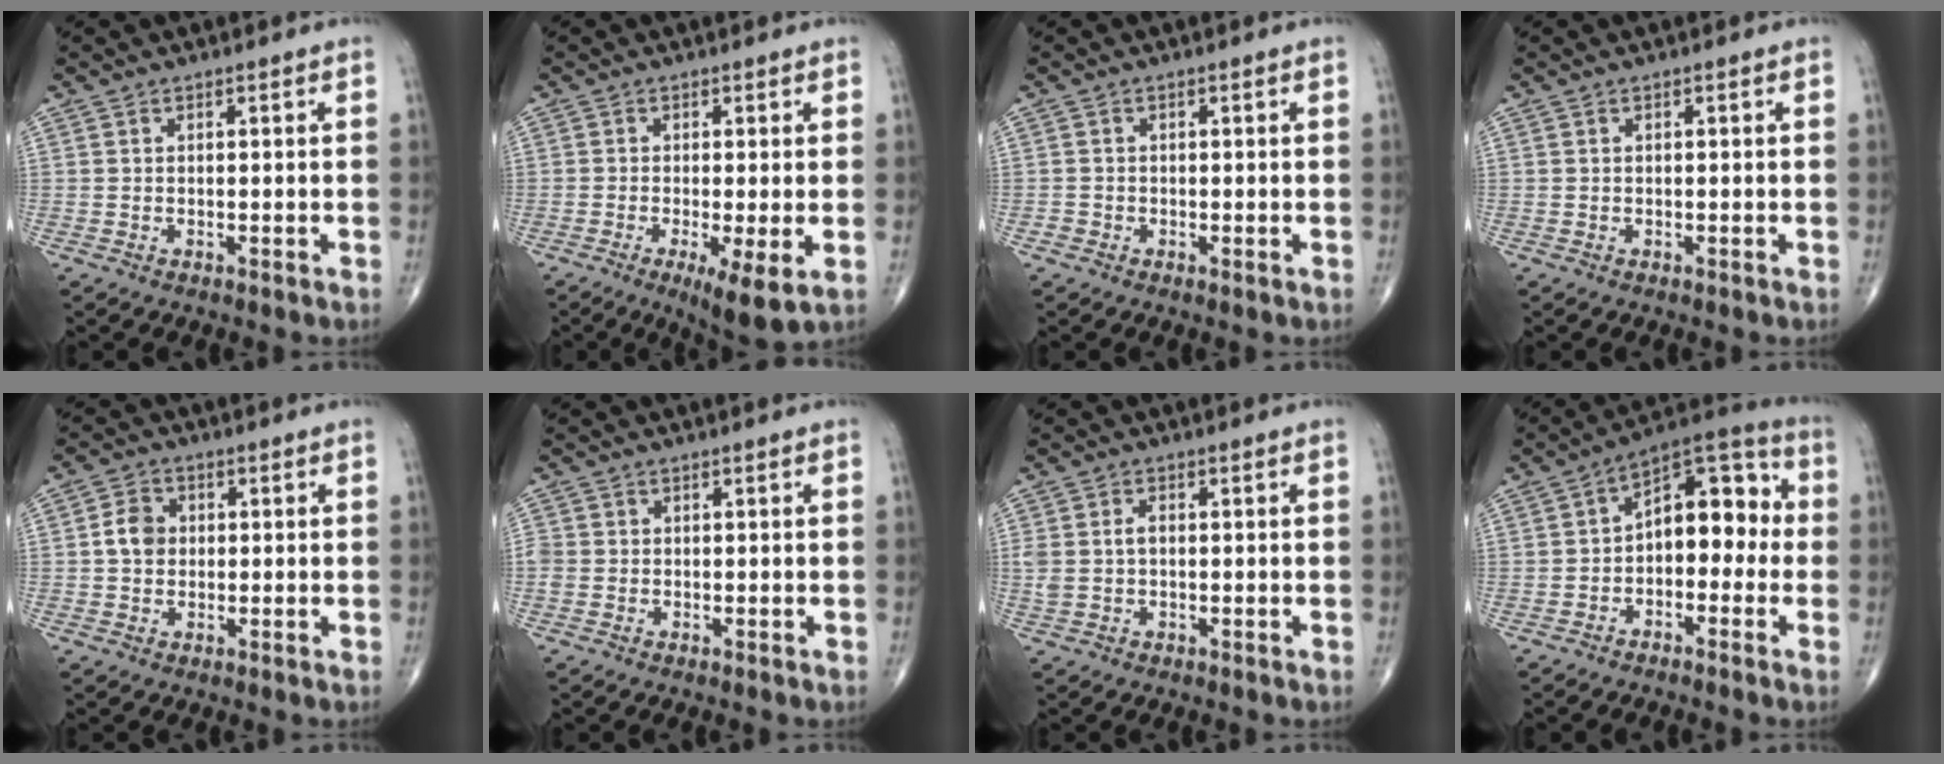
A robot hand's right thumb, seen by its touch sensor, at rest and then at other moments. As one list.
[{"total": 7.0, "force": [-2.1, 1.5, 6.5], "torque": [-0.113, -0.022, -0.035]}, {"total": 0.8, "force": [-0.4, 0.7, 0.3], "torque": [-0.004, -0.001, -0.011]}, {"total": 0.0}, {"total": 4.6, "force": [0.2, 3.8, 2.6], "torque": [-0.038, 0.009, -0.002]}, {"total": 2.0, "force": [-0.2, 1.8, 0.8], "torque": [-0.010, 0.006, -0.003]}, {"total": 3.4, "force": [0.2, 2.2, 2.6], "torque": [-0.063, 0.012, 0.005]}, {"total": 12.3, "force": [-0.8, 7.4, 9.8], "torque": [-0.103, 0.049, -0.029]}]